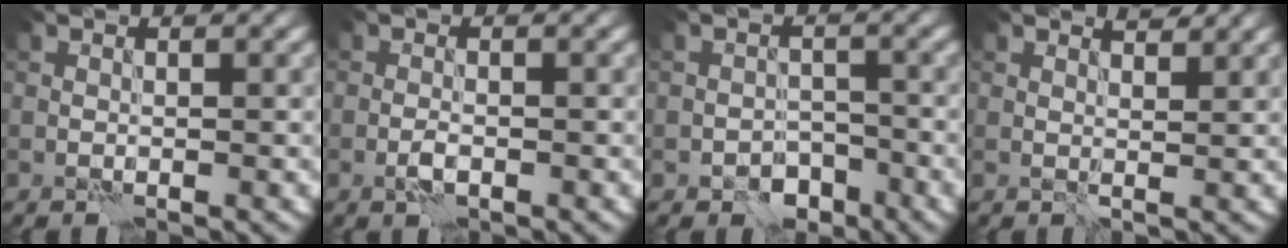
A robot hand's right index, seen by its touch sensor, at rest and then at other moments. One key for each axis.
{"total": 1.3, "fx": -0.7, "fy": 0.5, "fz": 1.0, "tx": -0.023, "ty": 0.000, "tz": -0.016}
{"total": 3.1, "fx": -2.2, "fy": 2.0, "fz": 1.1, "tx": -0.010, "ty": 0.003, "tz": -0.038}
{"total": 1.4, "fx": 1.3, "fy": 0.2, "fz": 0.6, "tx": -0.011, "ty": -0.006, "tz": 0.018}